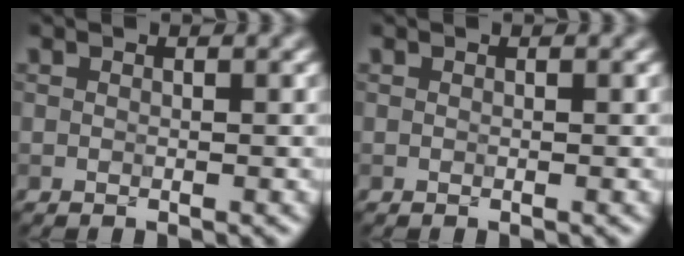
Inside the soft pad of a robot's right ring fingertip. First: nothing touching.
{"total": 0.0}